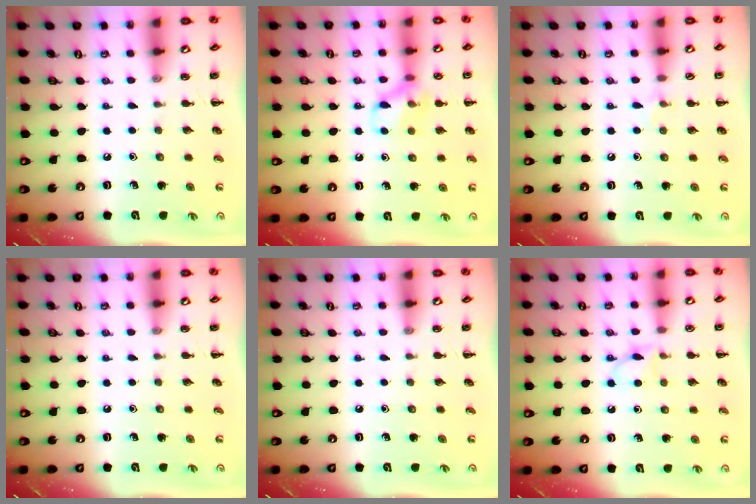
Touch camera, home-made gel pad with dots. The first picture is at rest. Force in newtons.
{"total": 10.5, "press": 10.4, "slide": 1.5}
{"total": 4.7, "press": 4.4, "slide": 1.6}
{"total": 0.0}
{"total": 0.0}
{"total": 4.7, "press": 4.4, "slide": 1.5}